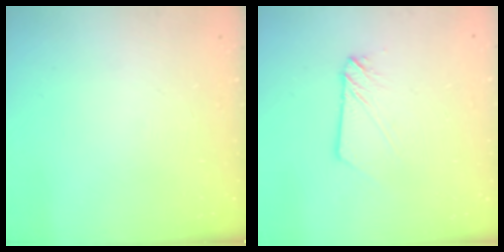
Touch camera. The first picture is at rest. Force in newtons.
{"total": 2.9, "press": 2.9, "slide": 0.3}